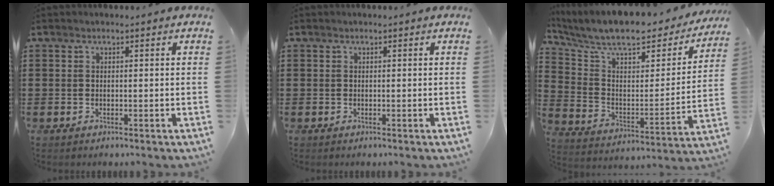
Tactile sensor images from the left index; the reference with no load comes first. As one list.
[{"total": 0.0}, {"total": 9.3, "force": [7.7, 2.3, 4.6], "torque": [-0.116, -0.055, 0.129]}]